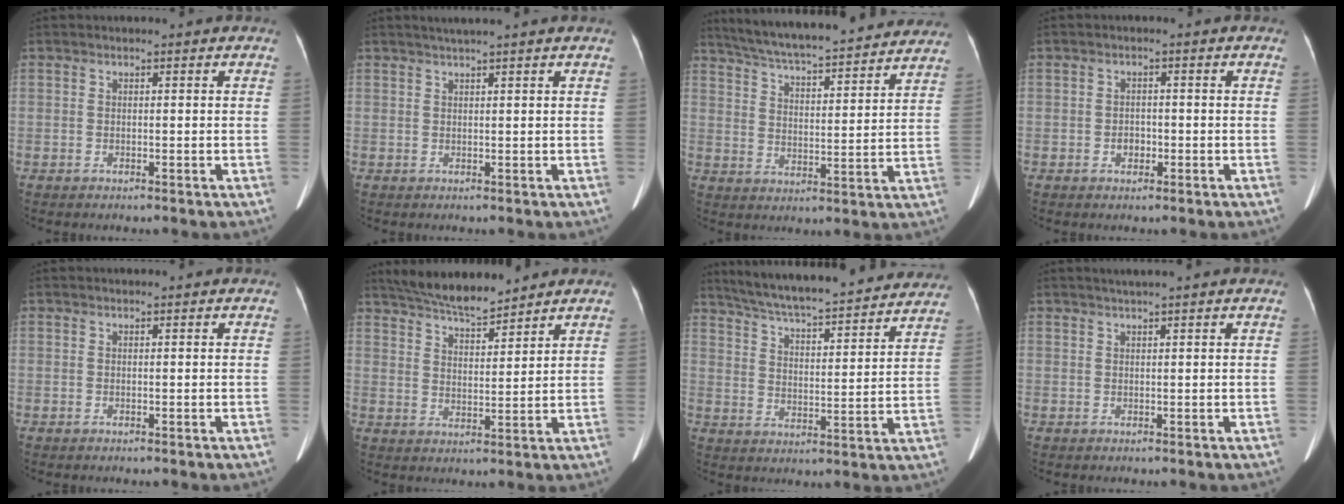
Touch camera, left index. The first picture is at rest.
{"total": 2.5, "force": [2.0, -0.7, 1.3], "torque": [-0.016, 0.013, 0.038]}
{"total": 25.2, "force": [22.9, 3.0, 10.3], "torque": [-0.167, -0.003, 0.310]}
{"total": 1.8, "force": [-0.8, 1.3, 1.0], "torque": [-0.014, 0.005, -0.009]}
{"total": 0.0}
{"total": 8.8, "force": [8.1, 1.0, 3.3], "torque": [-0.058, 0.011, 0.144]}
{"total": 26.6, "force": [24.2, 3.3, 10.6], "torque": [-0.172, -0.017, 0.323]}
{"total": 1.7, "force": [1.3, -0.5, 0.9], "torque": [-0.014, 0.007, 0.029]}